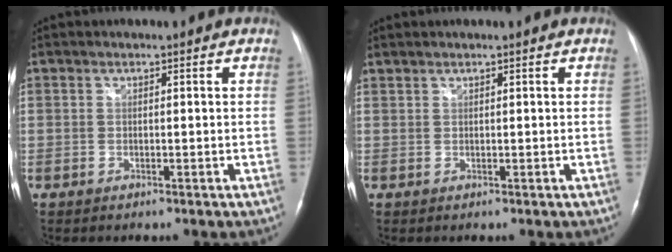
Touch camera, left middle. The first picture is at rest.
{"total": 0.6, "force": [0.5, 0.0, 0.0], "torque": [-0.005, 0.006, 0.015]}